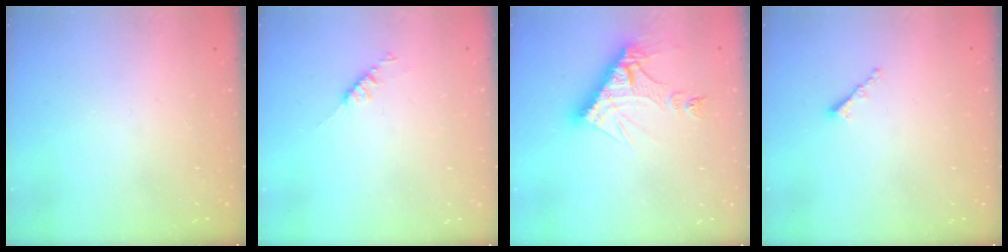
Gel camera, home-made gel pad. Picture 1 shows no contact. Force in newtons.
{"total": 3.5, "press": 3.4, "slide": 0.6}
{"total": 12.1, "press": 12.1, "slide": 1.2}
{"total": 1.2, "press": 1.1, "slide": 0.5}